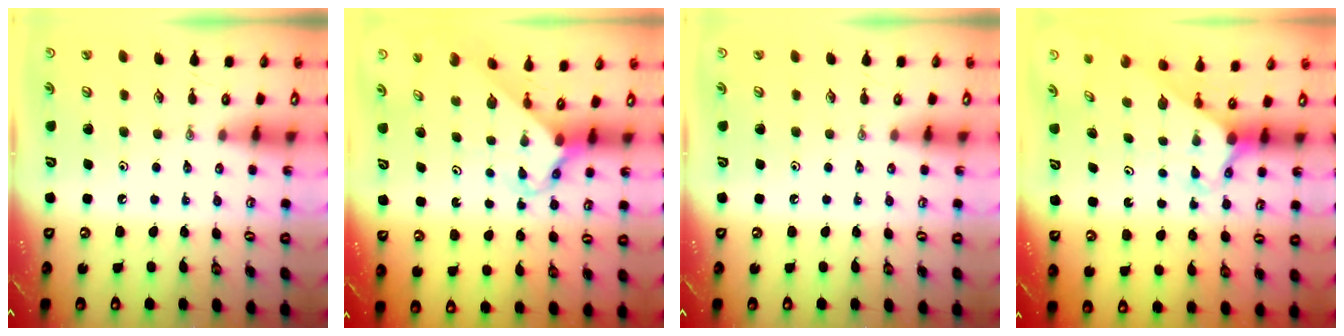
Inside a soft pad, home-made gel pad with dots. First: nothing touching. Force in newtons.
{"total": 2.7, "press": 2.7, "slide": 0.2}
{"total": 0.0}
{"total": 2.5, "press": 2.5, "slide": 0.1}